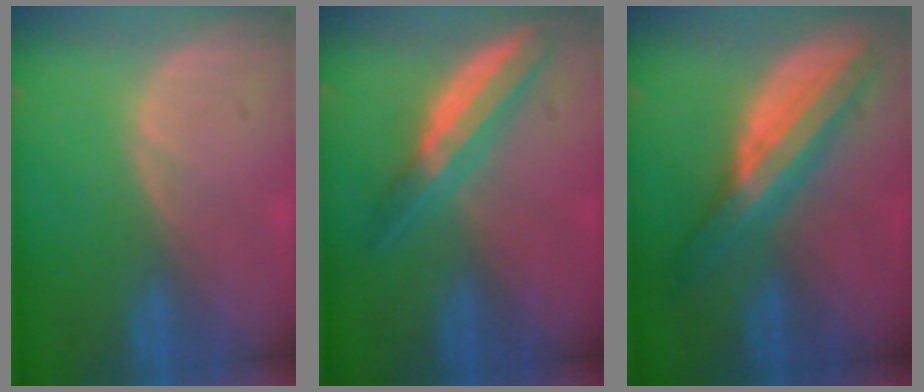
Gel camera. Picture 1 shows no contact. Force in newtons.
{"total": 6.3, "press": 5.6, "slide": 2.8}
{"total": 8.5, "press": 8.4, "slide": 0.4}